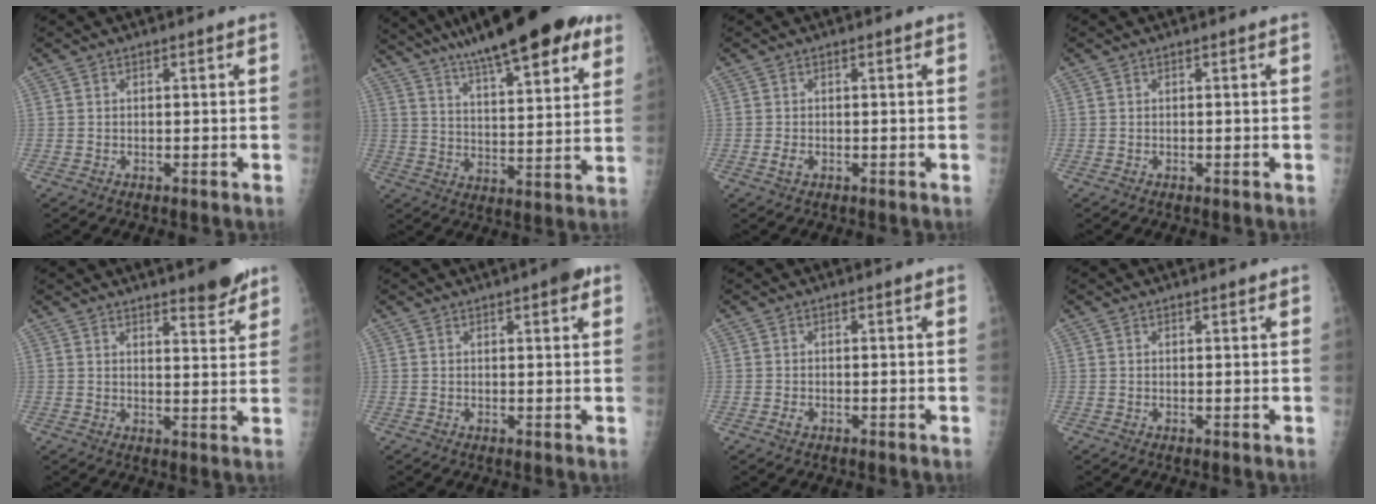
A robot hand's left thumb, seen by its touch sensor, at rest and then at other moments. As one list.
[{"total": 24.7, "force": [17.0, 5.7, 17.0], "torque": [-0.242, -0.034, 0.253]}, {"total": 1.5, "force": [0.1, 0.8, 1.2], "torque": [-0.022, 0.003, 0.005]}, {"total": 0.0}, {"total": 6.8, "force": [5.3, 1.3, 4.0], "torque": [-0.040, -0.038, 0.076]}, {"total": 4.3, "force": [2.5, 1.1, 3.2], "torque": [-0.034, -0.006, 0.029]}, {"total": 0.9, "force": [0.1, 0.4, 0.8], "torque": [-0.014, 0.005, 0.005]}, {"total": 1.1, "force": [0.9, 0.2, 0.5], "torque": [-0.004, -0.005, 0.015]}]